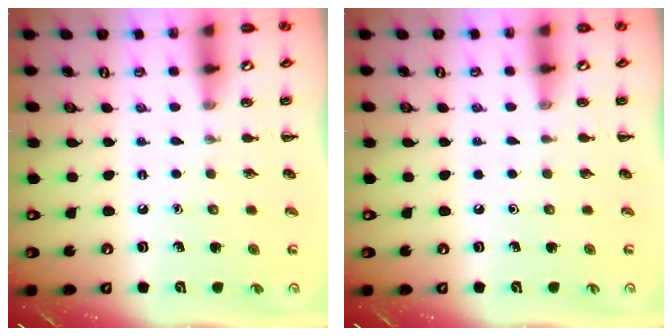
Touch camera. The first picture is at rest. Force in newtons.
{"total": 0.0}